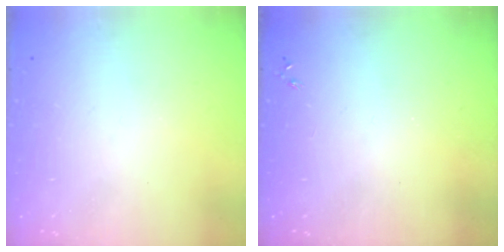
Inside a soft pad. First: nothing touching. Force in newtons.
{"total": 0.0}